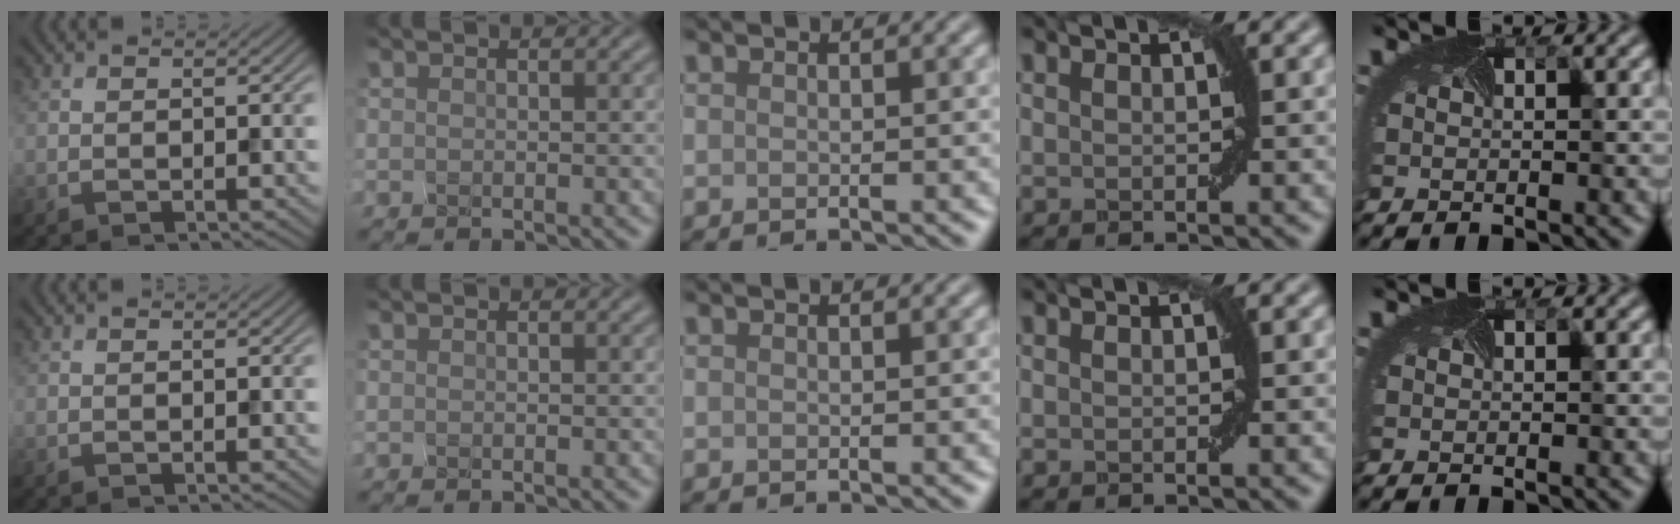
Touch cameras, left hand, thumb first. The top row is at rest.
{}